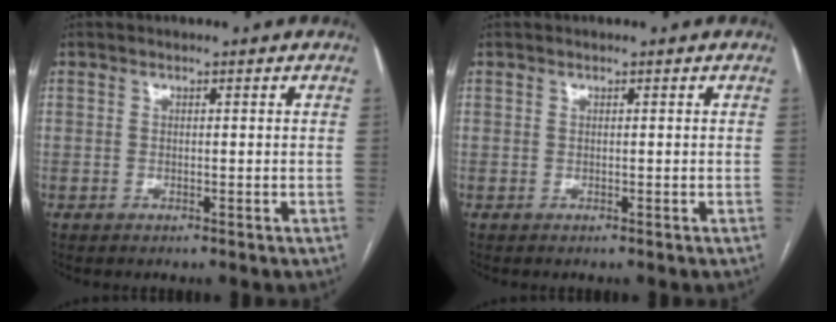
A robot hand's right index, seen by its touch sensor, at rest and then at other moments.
{"total": 0.0}